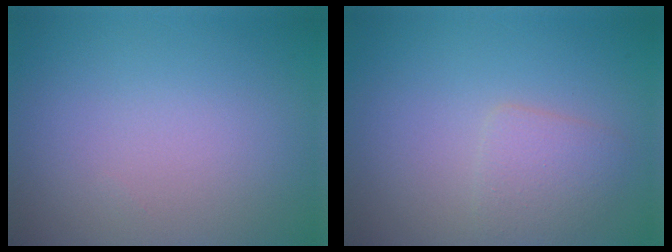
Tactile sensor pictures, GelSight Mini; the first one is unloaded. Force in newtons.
{"total": 2.1, "press": 2.1, "slide": 0.1}